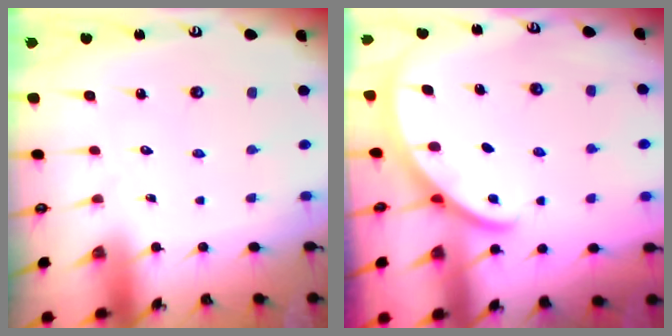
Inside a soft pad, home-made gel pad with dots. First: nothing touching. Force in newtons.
{"total": 2.2, "press": 2.2, "slide": 0.1}